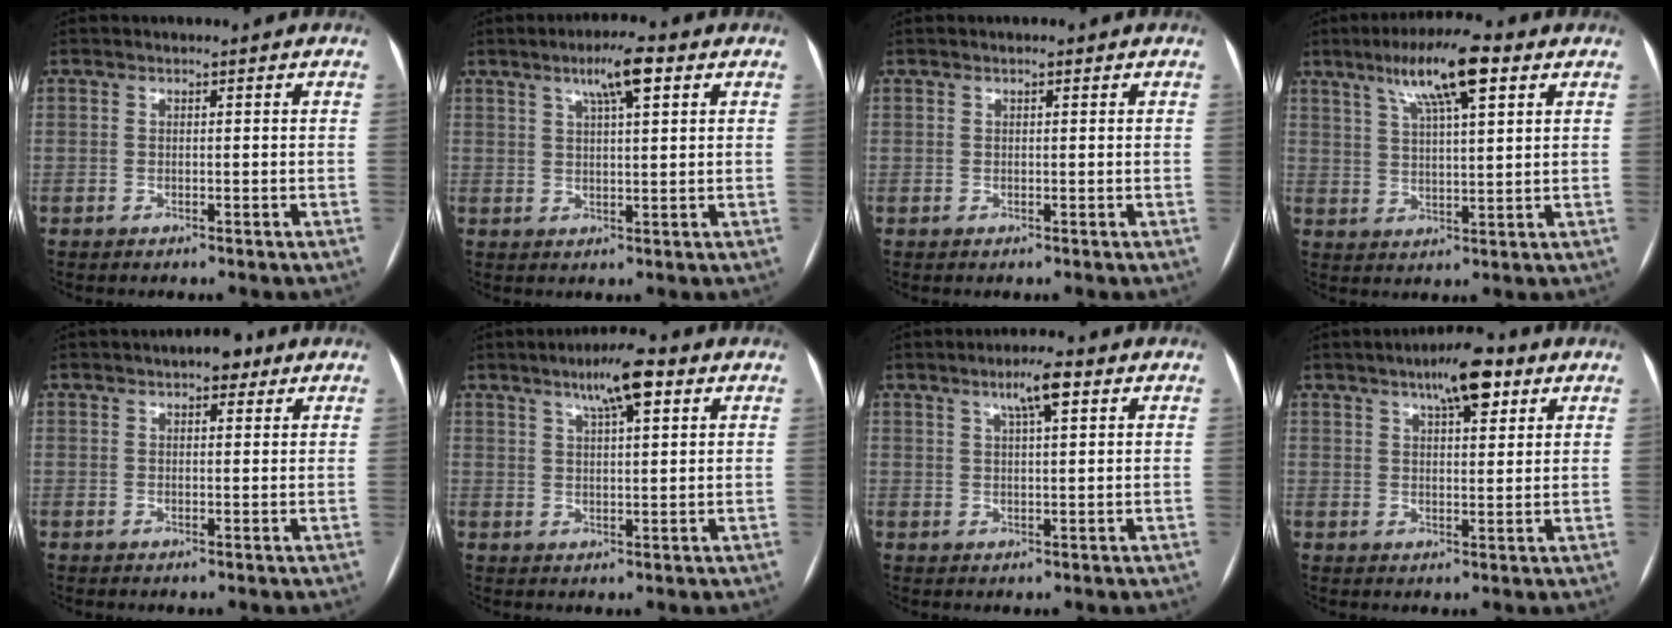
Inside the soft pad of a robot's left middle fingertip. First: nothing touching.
{"total": 6.1, "force": [3.2, 0.7, 5.2], "torque": [-0.092, 0.013, 0.052]}
{"total": 0.6, "force": [0.4, 0.2, 0.4], "torque": [-0.010, 0.001, 0.004]}
{"total": 10.8, "force": [5.9, 1.7, 8.9], "torque": [-0.161, 0.020, 0.098]}
{"total": 3.7, "force": [2.3, 1.6, 2.4], "torque": [-0.032, 0.014, 0.028]}
{"total": 7.2, "force": [3.9, 1.2, 5.9], "torque": [-0.104, 0.015, 0.063]}
{"total": 4.9, "force": [2.5, 0.6, 4.2], "torque": [-0.074, 0.010, 0.042]}
{"total": 7.6, "force": [4.5, 2.2, 5.8], "torque": [-0.091, 0.011, 0.066]}